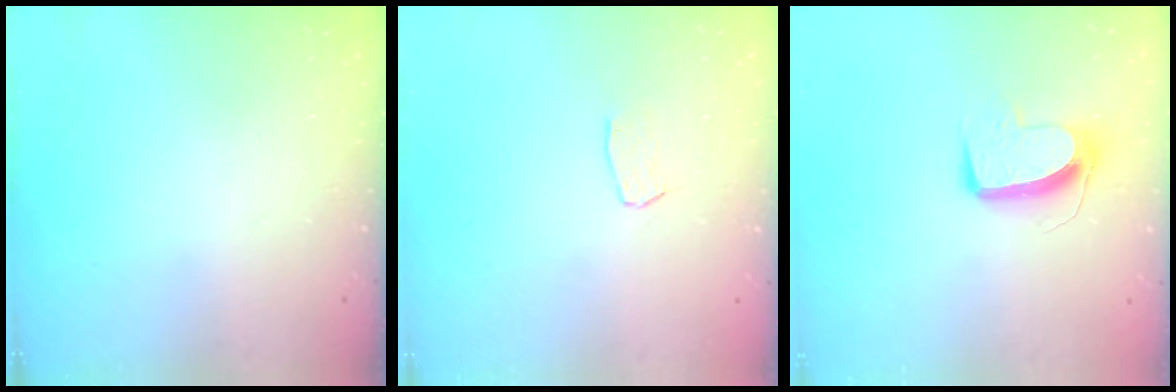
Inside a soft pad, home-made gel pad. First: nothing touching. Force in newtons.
{"total": 3.0, "press": 3.0, "slide": 0.2}
{"total": 9.7, "press": 9.7, "slide": 0.6}